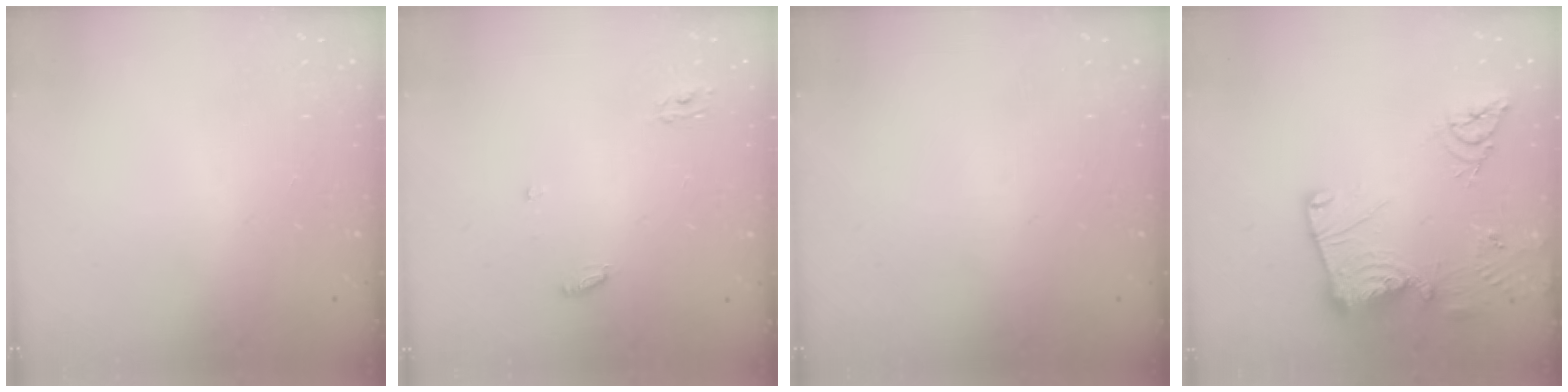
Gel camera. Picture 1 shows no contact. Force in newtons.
{"total": 4.9, "press": 4.9, "slide": 0.3}
{"total": 0.0}
{"total": 18.1, "press": 18.0, "slide": 1.7}